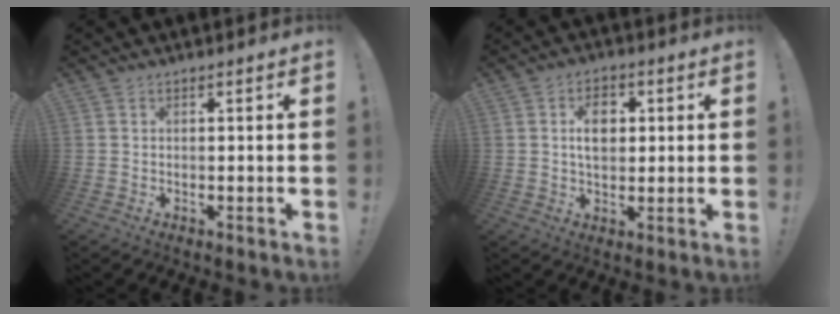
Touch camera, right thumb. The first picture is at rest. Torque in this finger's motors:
{"motor_torque": [-0.21, 0.14, 0.69, -0.04, -0.05]}